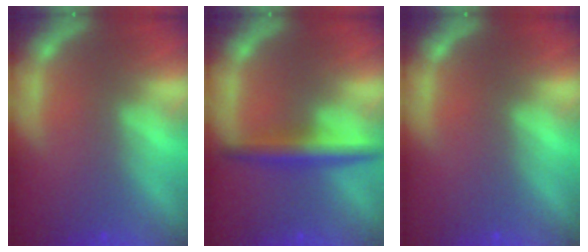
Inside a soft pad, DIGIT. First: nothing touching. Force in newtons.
{"total": 4.0}
{"total": 0.0}